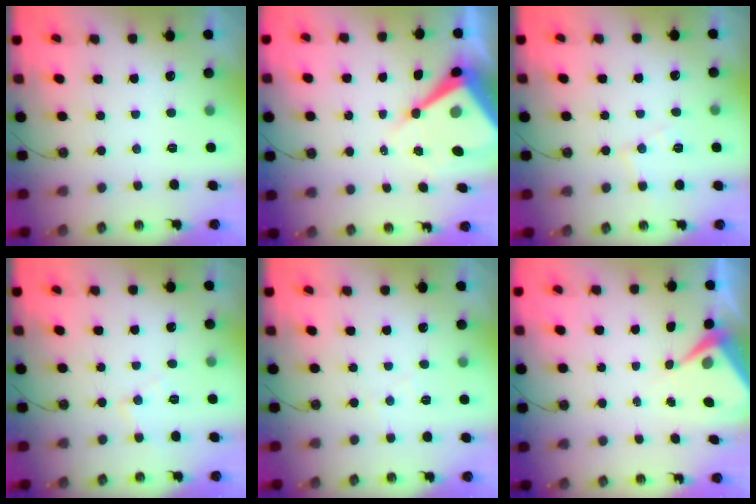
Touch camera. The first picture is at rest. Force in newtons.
{"total": 13.4, "press": 13.4, "slide": 1.2}
{"total": 8.9, "press": 8.9, "slide": 0.6}
{"total": 6.6, "press": 6.6, "slide": 0.3}
{"total": 4.5, "press": 4.5, "slide": 0.7}
{"total": 5.3, "press": 5.3, "slide": 0.6}